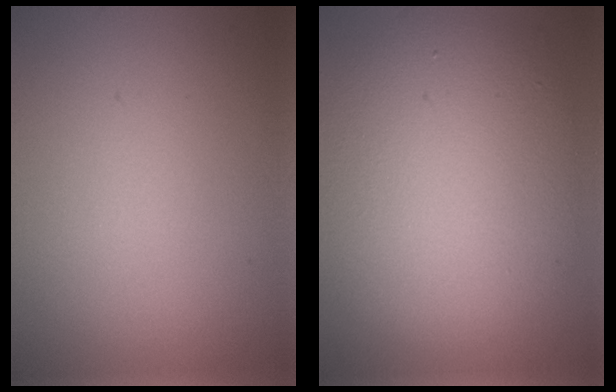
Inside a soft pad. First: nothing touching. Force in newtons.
{"total": 10.9, "press": 10.8, "slide": 0.7}